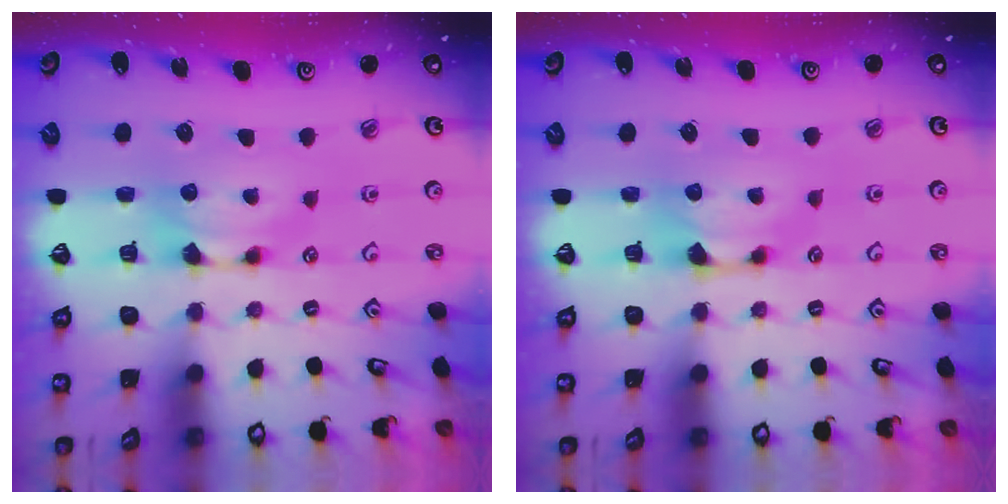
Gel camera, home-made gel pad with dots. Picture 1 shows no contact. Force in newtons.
{"total": 0.9, "press": 0.6, "slide": 0.7}